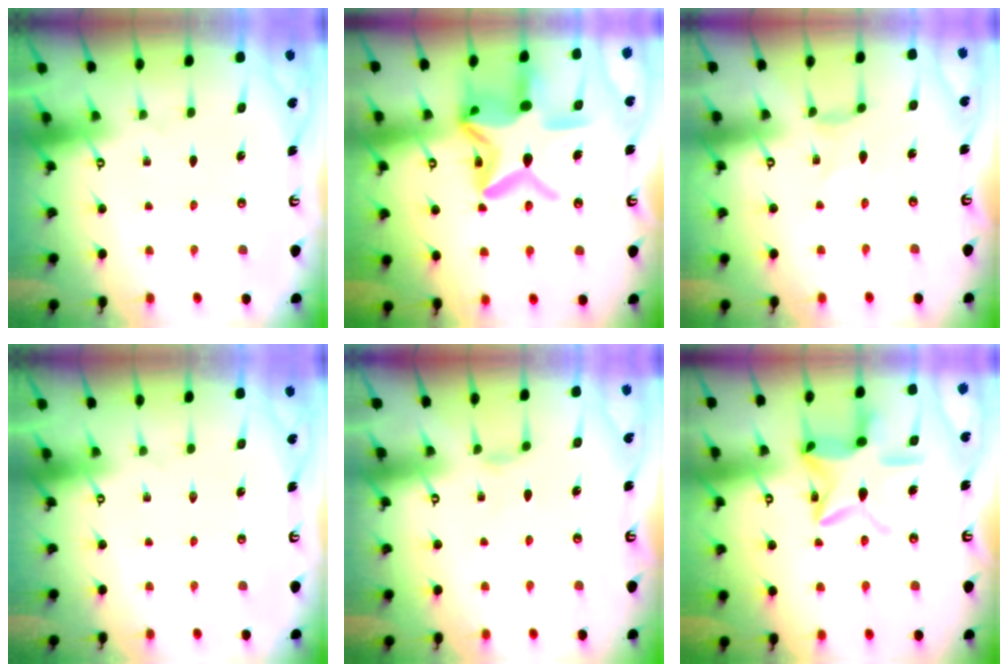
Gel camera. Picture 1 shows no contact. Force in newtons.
{"total": 21.1, "press": 21.1, "slide": 1.7}
{"total": 0.6, "press": 0.6, "slide": 0.2}
{"total": 0.0}
{"total": 3.3, "press": 3.3, "slide": 0.5}
{"total": 13.9, "press": 13.9, "slide": 1.2}